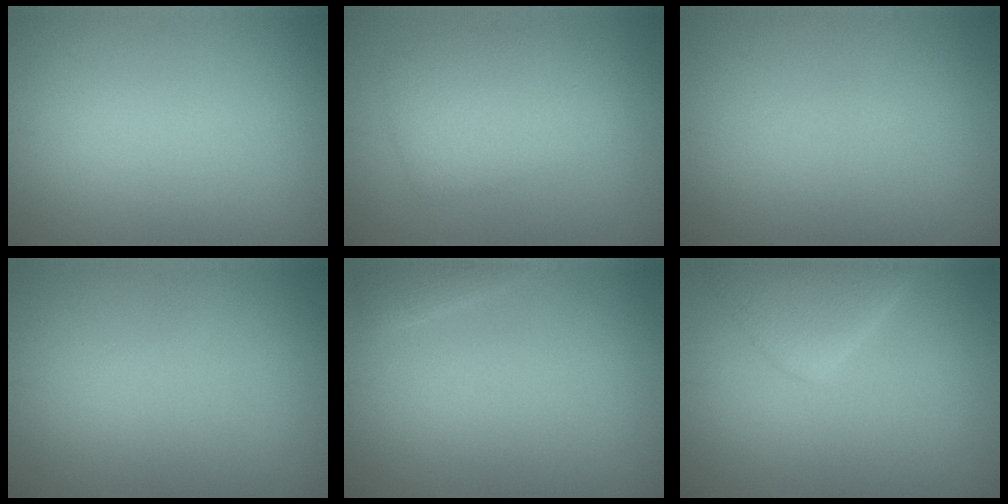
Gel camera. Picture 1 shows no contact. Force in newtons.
{"total": 4.1, "press": 4.1, "slide": 0.1}
{"total": 0.0}
{"total": 0.0}
{"total": 0.8, "press": 0.8, "slide": 0.1}
{"total": 3.2, "press": 3.2, "slide": 0.2}